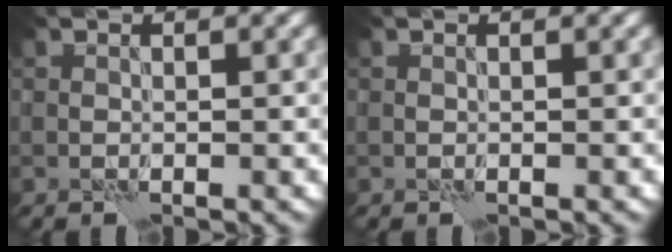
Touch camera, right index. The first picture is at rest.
{"total": 0.0}